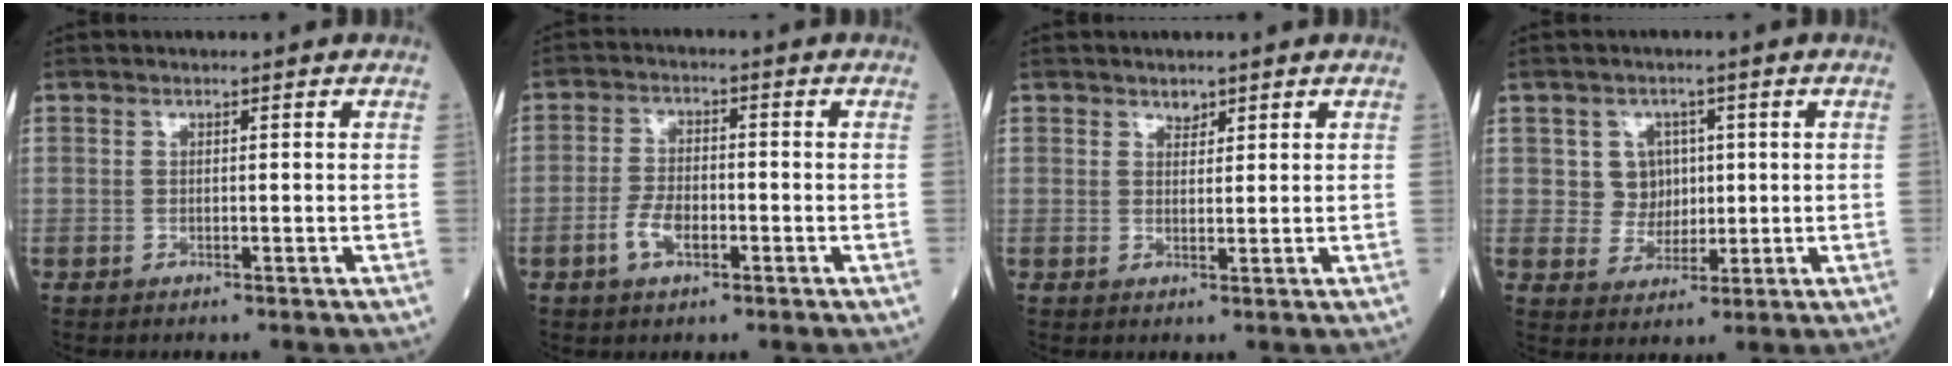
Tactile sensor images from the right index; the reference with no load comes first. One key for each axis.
{"total": 4.7, "fx": -2.0, "fy": 2.1, "fz": 3.7, "tx": -0.076, "ty": 0.003, "tz": -0.038}
{"total": 1.5, "fx": 1.1, "fy": 0.8, "fz": 0.5, "tx": -0.006, "ty": -0.003, "tz": 0.017}
{"total": 4.6, "fx": 1.0, "fy": 4.4, "fz": 0.9, "tx": -0.009, "ty": 0.010, "tz": 0.019}